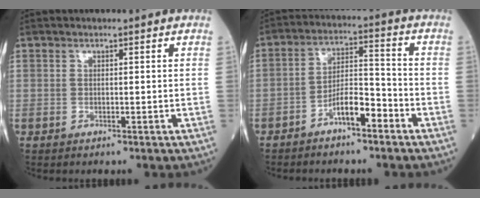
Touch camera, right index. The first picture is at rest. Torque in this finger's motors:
{"motor_torque": [0.19, -0.05, 0.13, 0.08]}